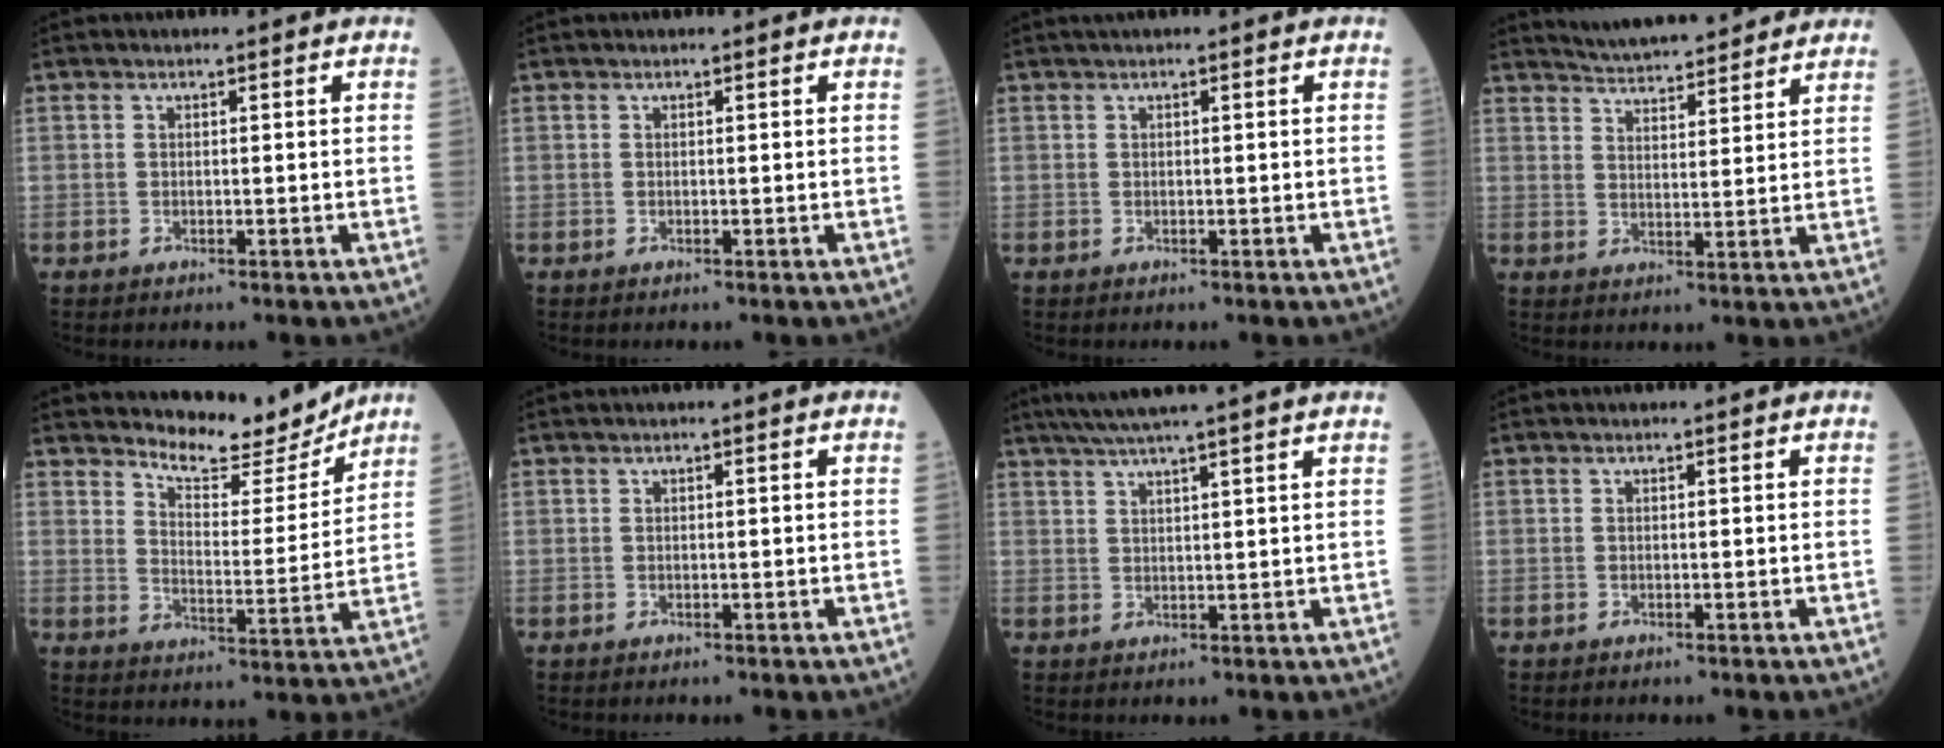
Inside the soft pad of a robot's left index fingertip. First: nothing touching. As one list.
[{"total": 0.0}, {"total": 0.7, "force": [0.5, -0.1, 0.5], "torque": [-0.012, 0.010, 0.014]}, {"total": 12.0, "force": [11.3, 1.7, 3.7], "torque": [-0.058, 0.017, 0.158]}, {"total": 10.1, "force": [9.7, 1.7, 2.4], "torque": [-0.047, -0.019, 0.147]}, {"total": 0.0}, {"total": 9.5, "force": [8.0, -1.5, 5.1], "torque": [-0.082, 0.026, 0.110]}, {"total": 0.0}]